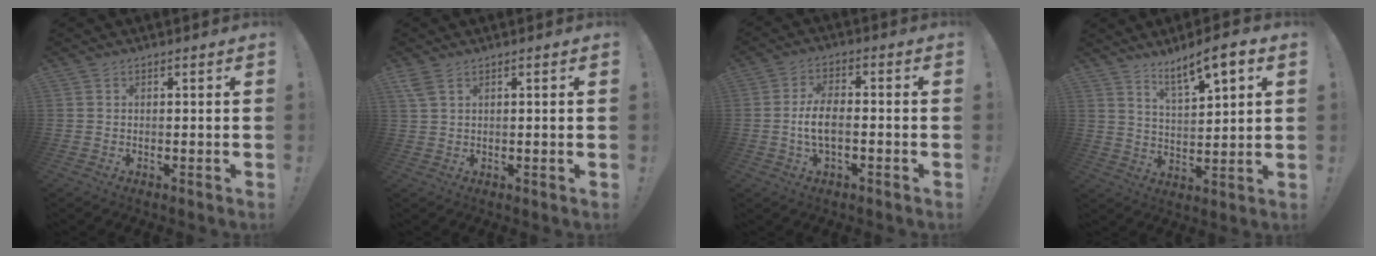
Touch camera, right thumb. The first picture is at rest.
{"total": 3.4, "force": [2.0, 1.1, 2.5], "torque": [-0.052, -0.001, 0.039]}
{"total": 8.0, "force": [-1.8, 3.8, 6.8], "torque": [-0.128, 0.005, -0.031]}
{"total": 8.9, "force": [6.4, 1.7, 6.0], "torque": [-0.099, -0.037, 0.107]}